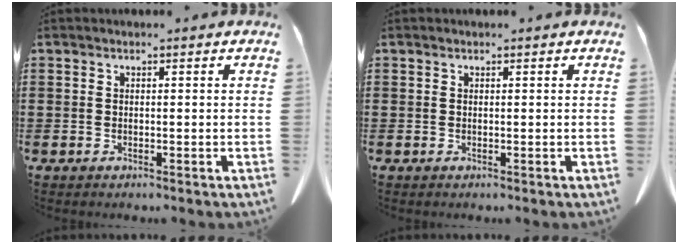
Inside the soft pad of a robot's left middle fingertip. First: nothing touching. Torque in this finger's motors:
{"motor_torque": [-0.23, 0.02, 0.02, 0.00]}